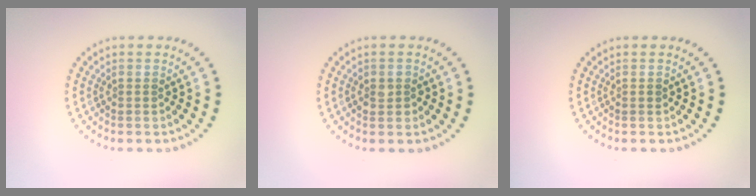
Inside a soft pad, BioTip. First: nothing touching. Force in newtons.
{"total": 1.4, "press": 1.3, "slide": 0.4}
{"total": 0.6, "press": 0.5, "slide": 0.2}